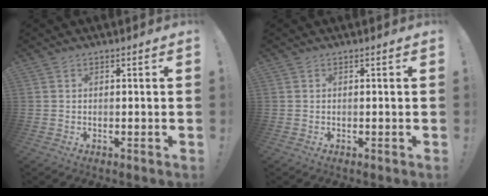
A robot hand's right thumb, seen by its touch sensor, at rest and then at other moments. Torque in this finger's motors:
{"motor_torque": [0.00, 0.00, 0.00, 0.00, 0.00]}